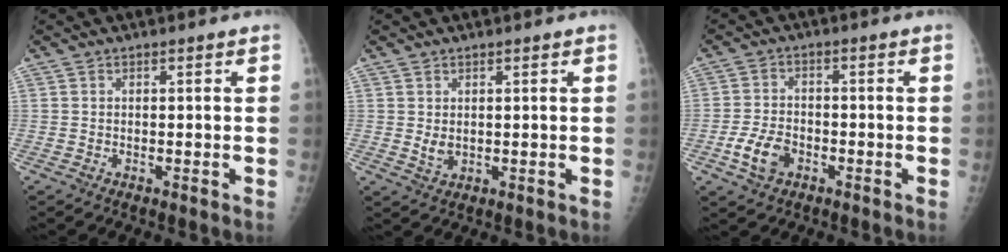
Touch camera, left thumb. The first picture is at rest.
{"total": 2.3, "force": [0.7, 1.6, 1.5], "torque": [-0.021, -0.009, 0.018]}
{"total": 6.2, "force": [-2.5, 4.2, 3.8], "torque": [-0.069, 0.010, -0.047]}